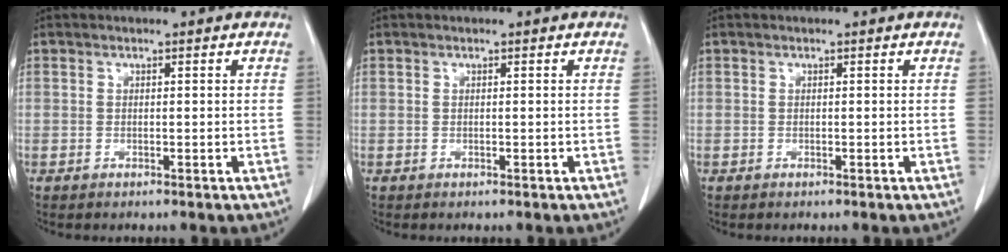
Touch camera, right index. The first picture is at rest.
{"total": 0.0}
{"total": 0.0}